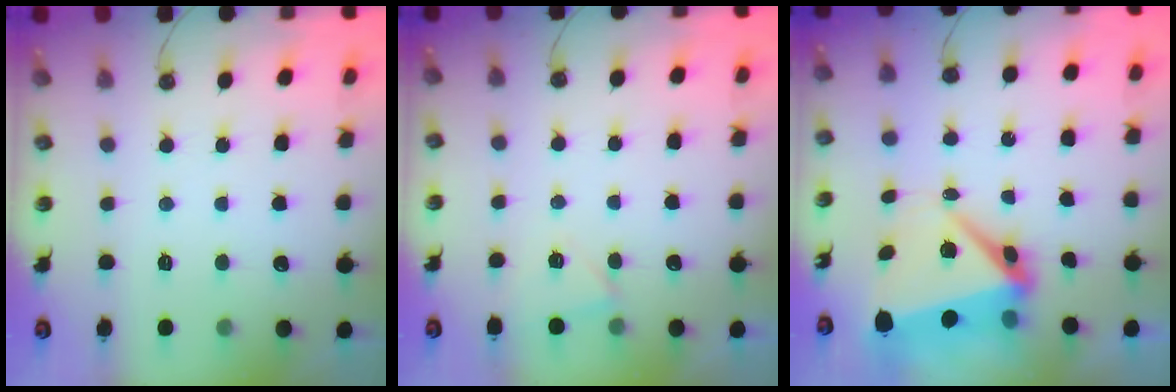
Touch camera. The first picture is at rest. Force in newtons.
{"total": 4.9, "press": 4.1, "slide": 2.6}
{"total": 8.9, "press": 8.7, "slide": 1.7}